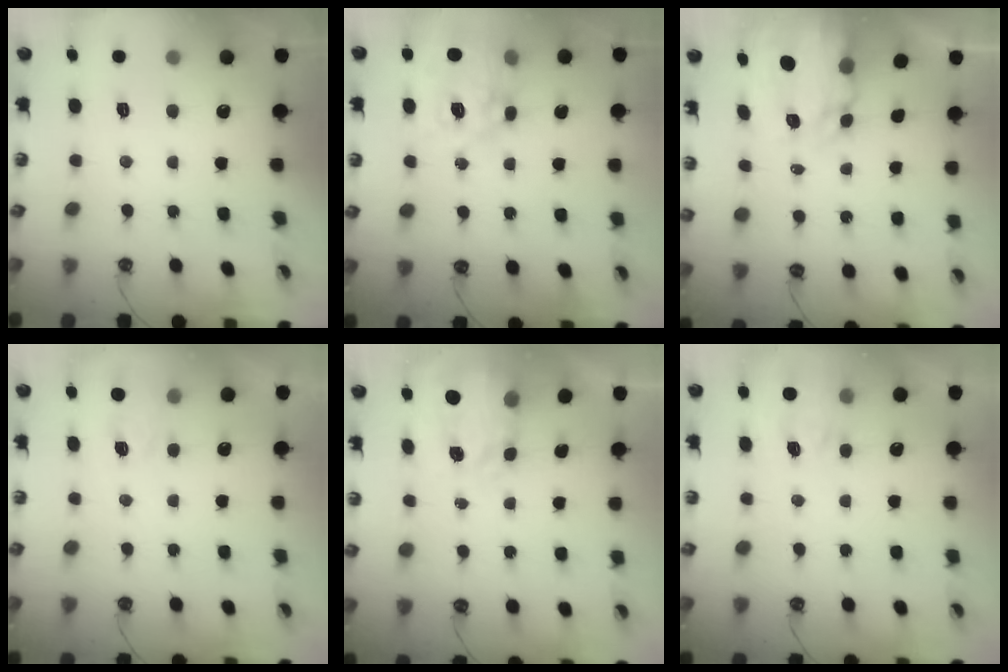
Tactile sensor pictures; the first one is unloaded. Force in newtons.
{"total": 13.0, "press": 13.0, "slide": 1.1}
{"total": 5.7, "press": 5.7, "slide": 0.6}
{"total": 2.7, "press": 2.6, "slide": 0.4}
{"total": 3.8, "press": 3.7, "slide": 0.5}
{"total": 5.2, "press": 5.2, "slide": 0.6}